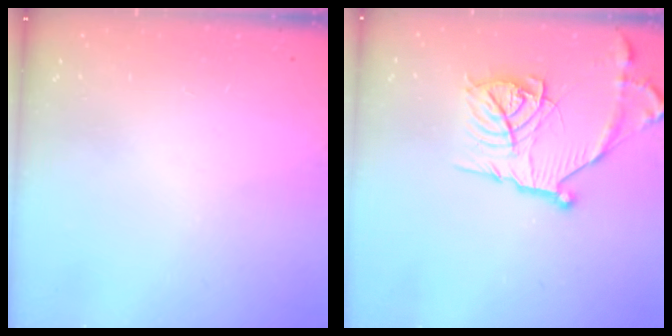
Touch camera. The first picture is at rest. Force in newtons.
{"total": 17.5, "press": 17.4, "slide": 1.6}